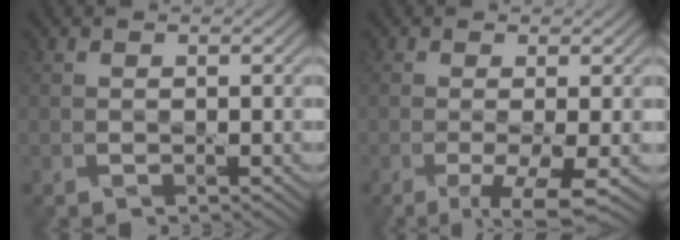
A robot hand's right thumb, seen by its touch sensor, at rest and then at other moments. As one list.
[{"total": 5.2, "force": [-2.1, 1.1, 4.6], "torque": [-0.086, -0.002, -0.034]}]